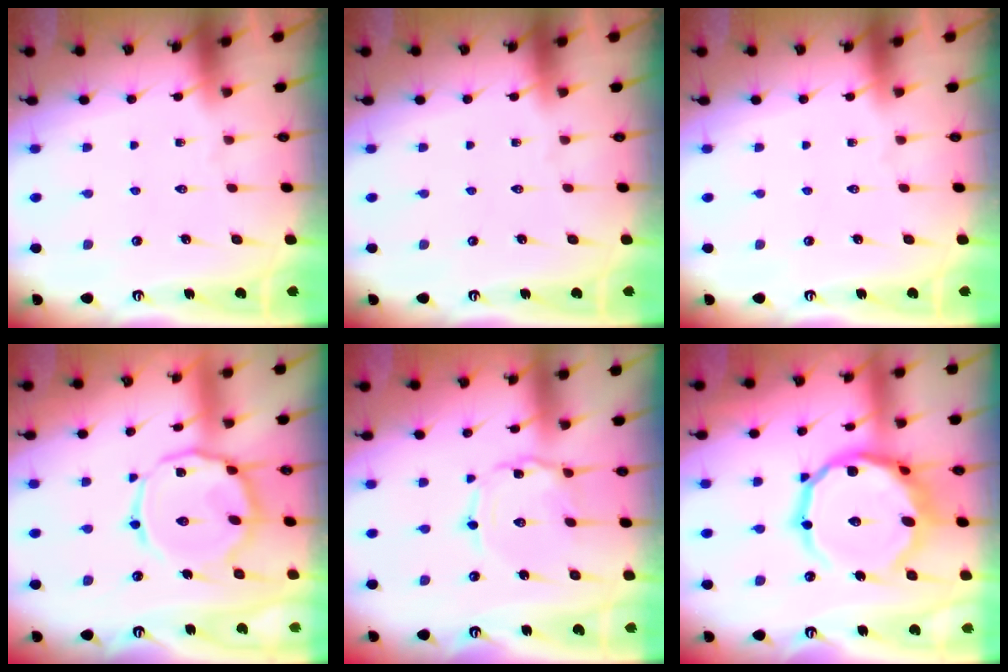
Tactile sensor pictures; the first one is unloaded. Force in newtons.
{"total": 0.0}
{"total": 0.0}
{"total": 15.2, "press": 15.2, "slide": 1.1}
{"total": 1.6, "press": 1.5, "slide": 0.2}
{"total": 17.9, "press": 17.8, "slide": 2.3}